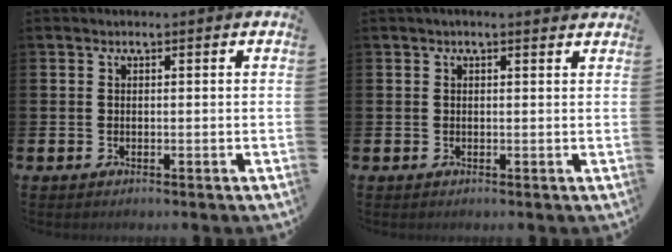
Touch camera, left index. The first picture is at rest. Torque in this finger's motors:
{"motor_torque": [0.85, -1.17, 0.13, 0.01]}